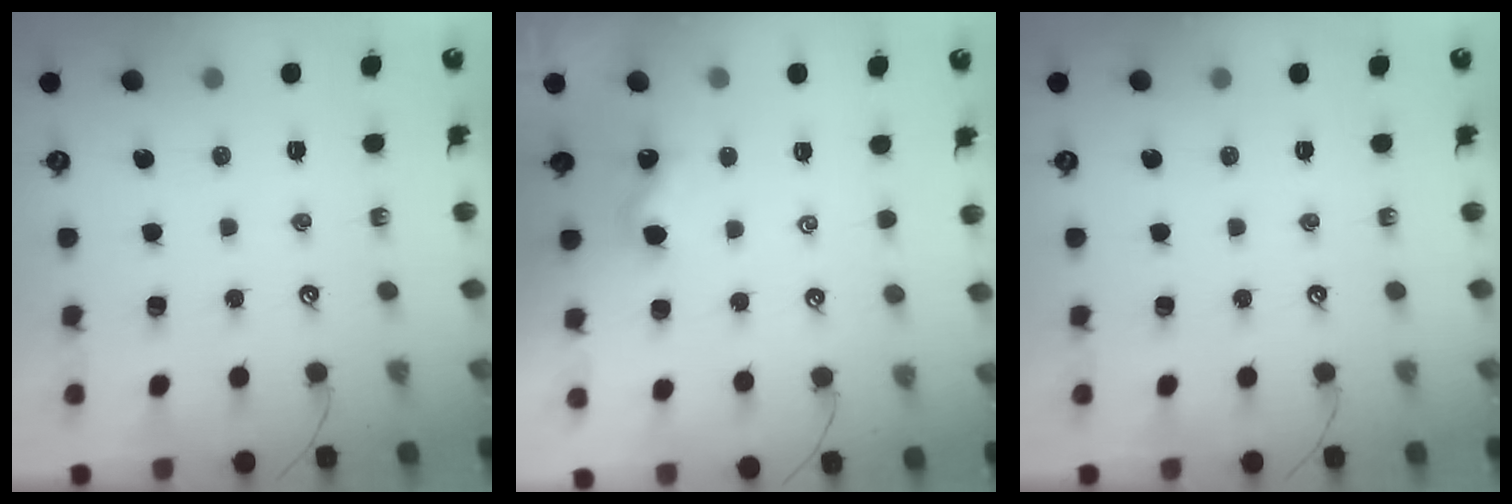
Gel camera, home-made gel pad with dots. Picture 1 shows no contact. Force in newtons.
{"total": 2.5, "press": 2.5, "slide": 0.3}
{"total": 0.0}